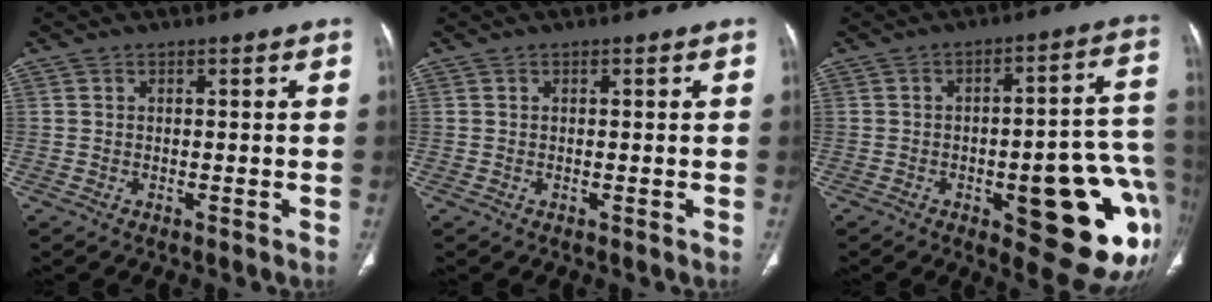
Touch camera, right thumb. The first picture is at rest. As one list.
[{"total": 0.0}, {"total": 22.3, "force": [-6.3, 7.6, 20.0], "torque": [-0.194, 0.025, -0.064]}]